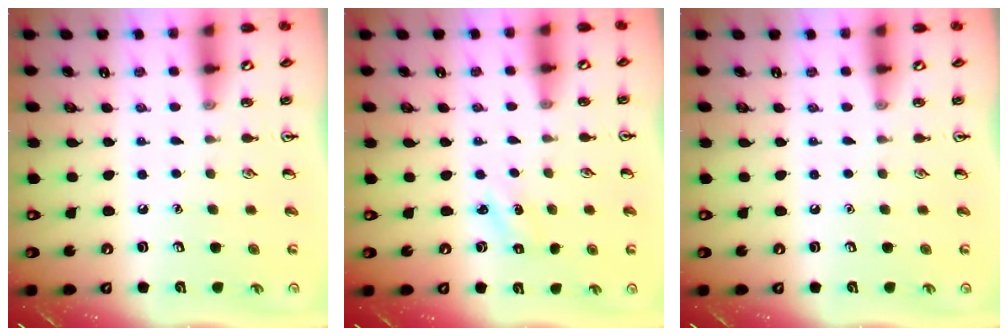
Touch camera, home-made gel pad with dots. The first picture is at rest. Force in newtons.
{"total": 1.4, "press": 1.3, "slide": 0.6}
{"total": 0.0}